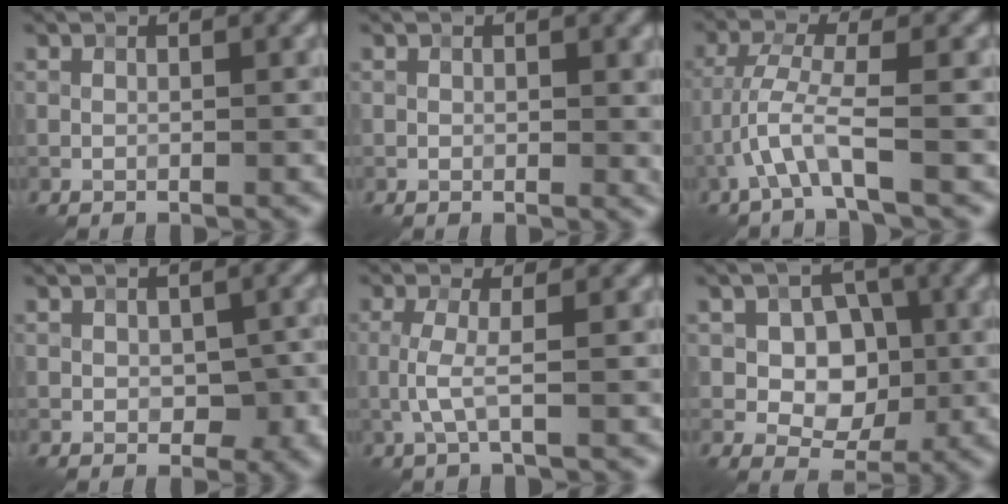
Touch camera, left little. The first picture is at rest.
{"total": 1.1, "force": [0.4, 0.7, 0.7], "torque": [-0.005, -0.004, 0.006]}
{"total": 3.5, "force": [-1.7, 0.1, 3.0], "torque": [-0.068, 0.010, -0.039]}
{"total": 3.3, "force": [-0.3, 2.1, 2.5], "torque": [-0.031, -0.008, -0.001]}
{"total": 2.2, "force": [-0.3, 0.2, 2.2], "torque": [-0.049, 0.001, -0.009]}
{"total": 6.3, "force": [0.2, 4.7, 4.2], "torque": [-0.051, -0.003, -0.005]}